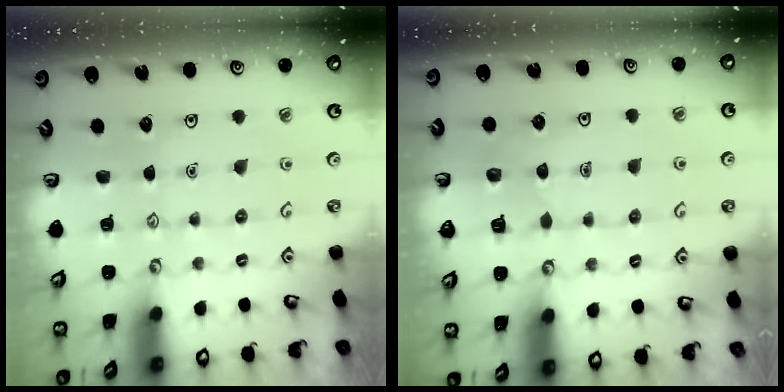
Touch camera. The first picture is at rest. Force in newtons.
{"total": 4.2, "press": 4.2, "slide": 0.4}